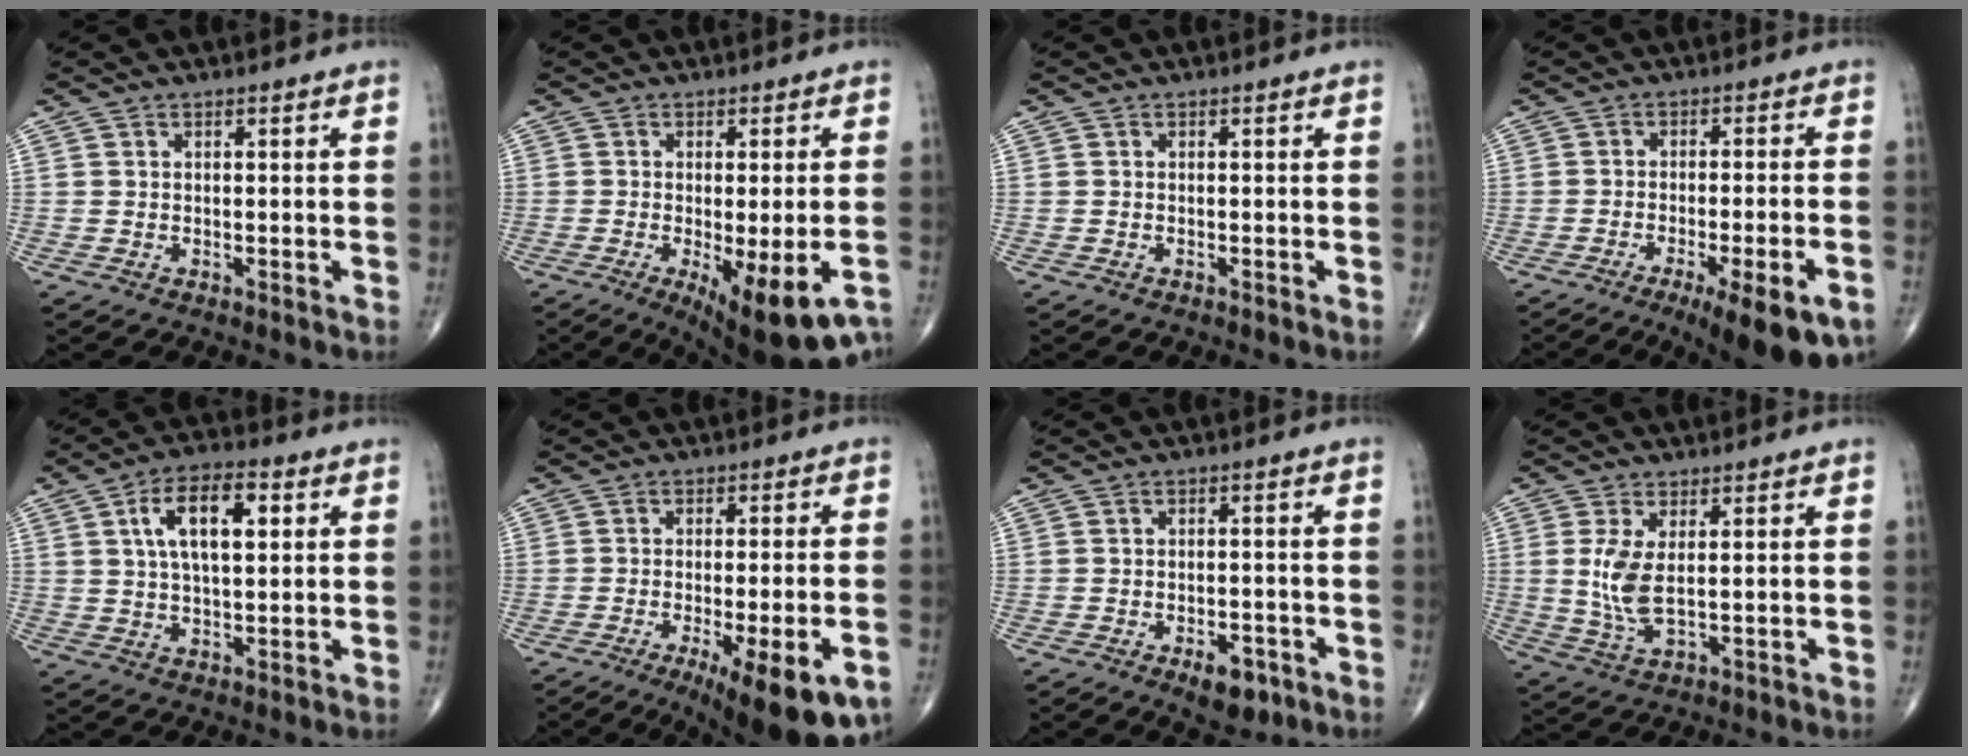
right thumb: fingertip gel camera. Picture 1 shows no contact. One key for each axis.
{"total": 14.2, "fx": -7.7, "fy": 3.9, "fz": 11.3, "tx": -0.120, "ty": -0.004, "tz": -0.103}
{"total": 0.0}
{"total": 14.1, "fx": -8.0, "fy": 3.3, "fz": 11.2, "tx": -0.127, "ty": 0.012, "tz": -0.113}
{"total": 11.0, "fx": 3.1, "fy": 5.0, "fz": 9.3, "tx": -0.152, "ty": 0.007, "tz": 0.050}
{"total": 16.9, "fx": -8.7, "fy": 4.6, "fz": 13.7, "tx": -0.152, "ty": 0.009, "tz": -0.119}
{"total": 5.8, "fx": -3.1, "fy": 2.9, "fz": 3.9, "tx": -0.042, "ty": 0.012, "tz": -0.038}
{"total": 6.2, "fx": 0.8, "fy": 2.3, "fz": 5.7, "tx": -0.132, "ty": -0.015, "tz": 0.024}